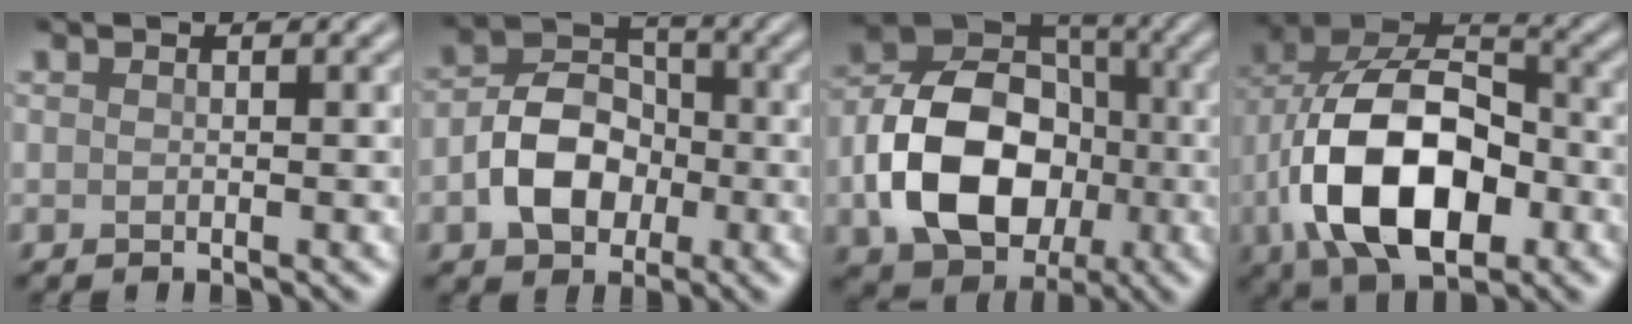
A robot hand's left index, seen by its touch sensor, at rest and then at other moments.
{"total": 5.8, "force": [-1.5, 4.4, 3.6], "torque": [-0.062, 0.006, -0.031]}
{"total": 11.3, "force": [-2.4, 8.4, 7.2], "torque": [-0.137, 0.003, -0.048]}
{"total": 13.3, "force": [-3.7, 7.8, 10.1], "torque": [-0.197, -0.004, -0.080]}